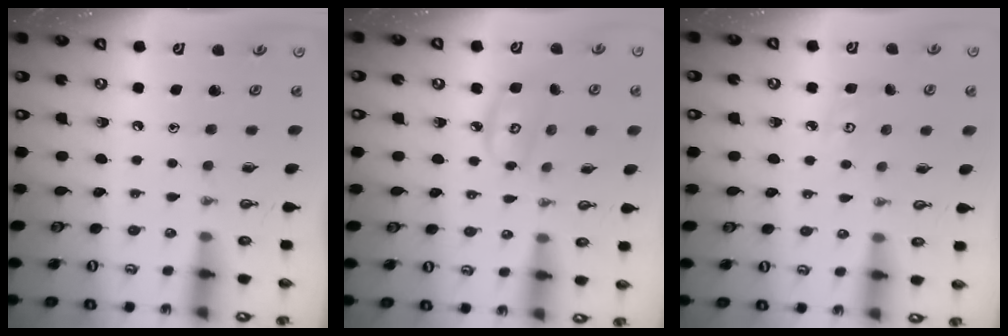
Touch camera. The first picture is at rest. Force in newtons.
{"total": 5.2, "press": 5.1, "slide": 0.3}
{"total": 3.9, "press": 3.9, "slide": 0.3}